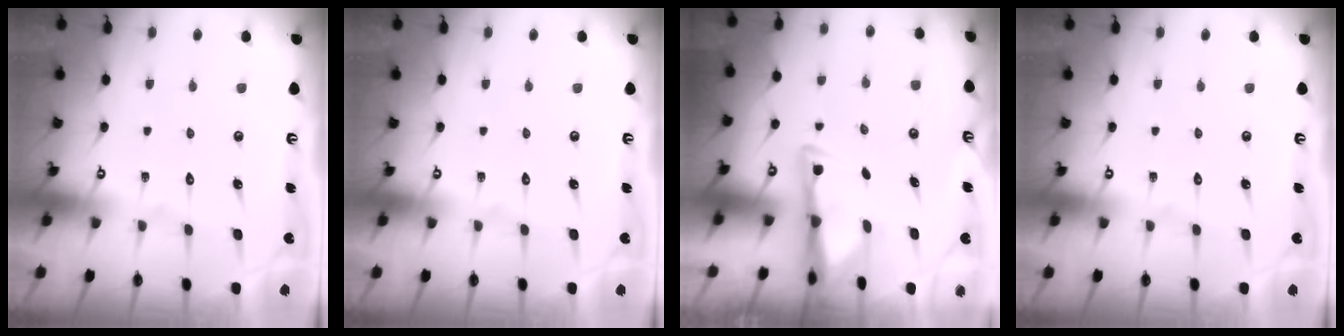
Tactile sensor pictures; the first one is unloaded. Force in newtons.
{"total": 0.0}
{"total": 2.8, "press": 2.7, "slide": 0.5}
{"total": 0.0}